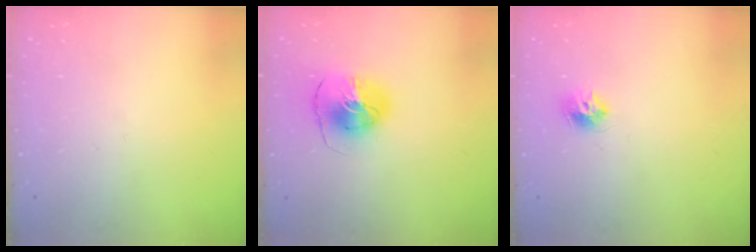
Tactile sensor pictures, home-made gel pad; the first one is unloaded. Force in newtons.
{"total": 10.5, "press": 10.5, "slide": 1.3}
{"total": 8.4, "press": 8.3, "slide": 0.7}